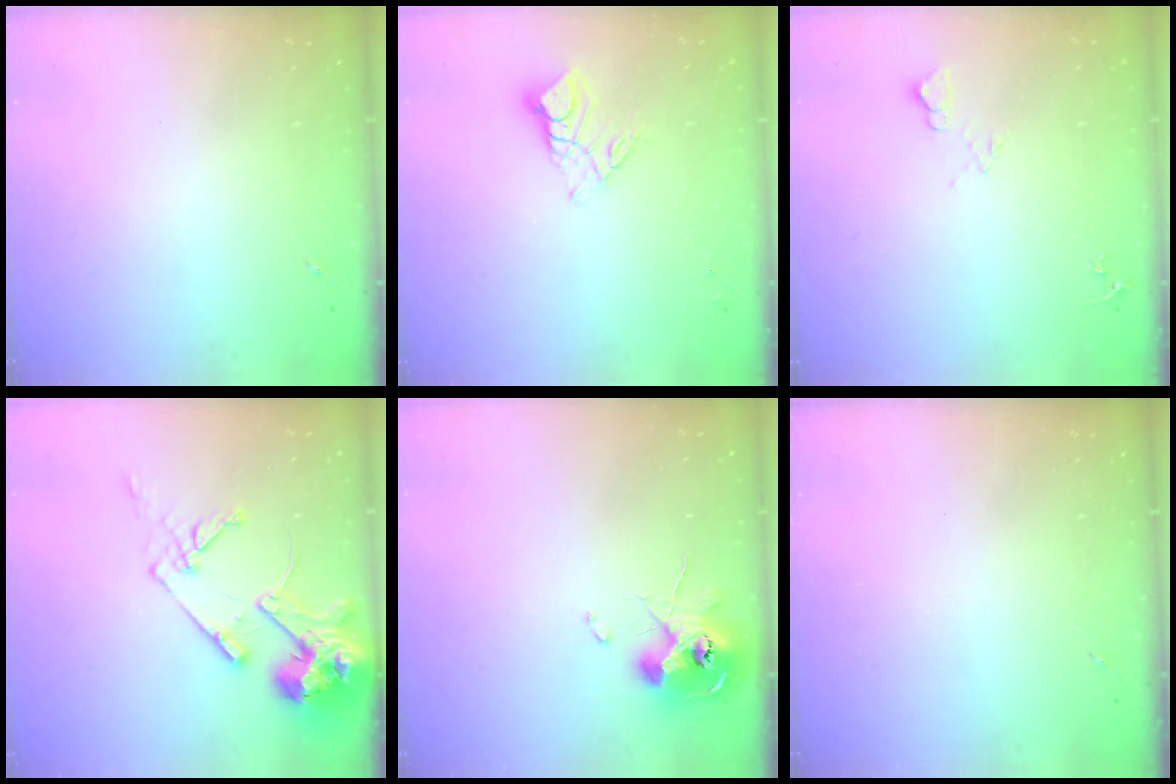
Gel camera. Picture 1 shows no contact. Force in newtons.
{"total": 9.2, "press": 9.1, "slide": 0.8}
{"total": 6.7, "press": 6.7, "slide": 0.8}
{"total": 16.6, "press": 16.5, "slide": 2.3}
{"total": 10.2, "press": 10.1, "slide": 1.4}
{"total": 0.0}